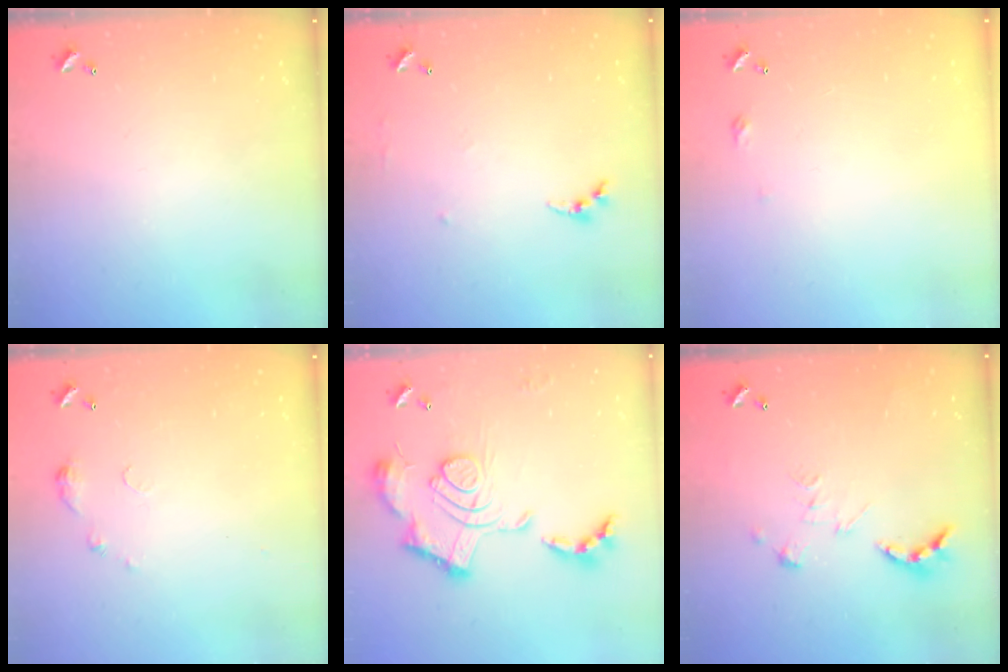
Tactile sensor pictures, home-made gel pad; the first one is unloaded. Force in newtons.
{"total": 5.3, "press": 5.2, "slide": 0.6}
{"total": 2.7, "press": 2.6, "slide": 0.4}
{"total": 4.7, "press": 4.6, "slide": 0.7}
{"total": 2.4, "press": 1.9, "slide": 1.5}
{"total": 2.7, "press": 2.2, "slide": 1.5}